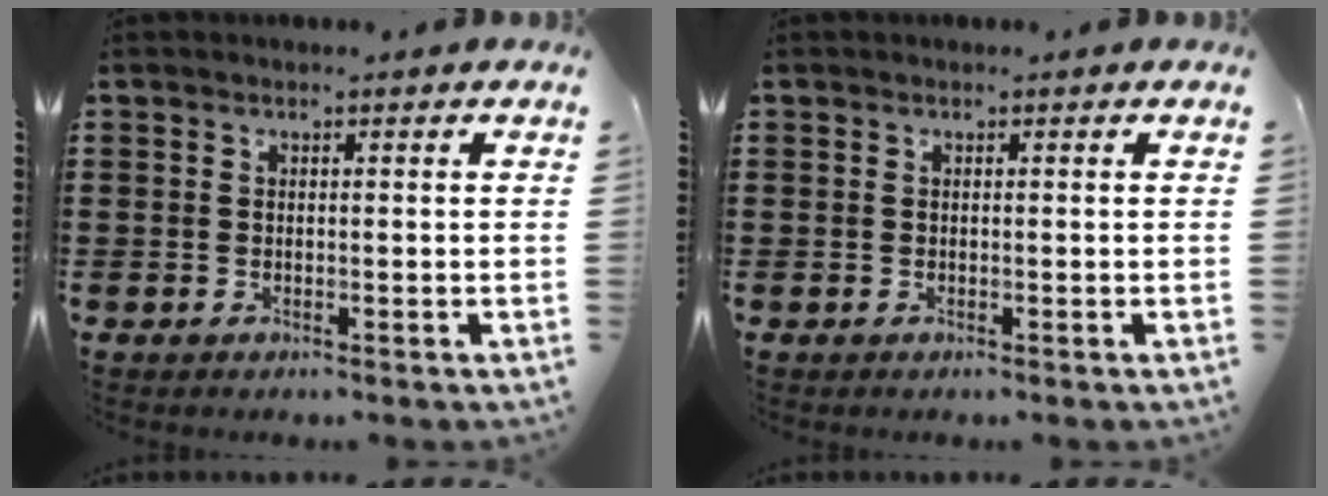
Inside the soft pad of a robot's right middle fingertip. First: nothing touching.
{"total": 0.0}